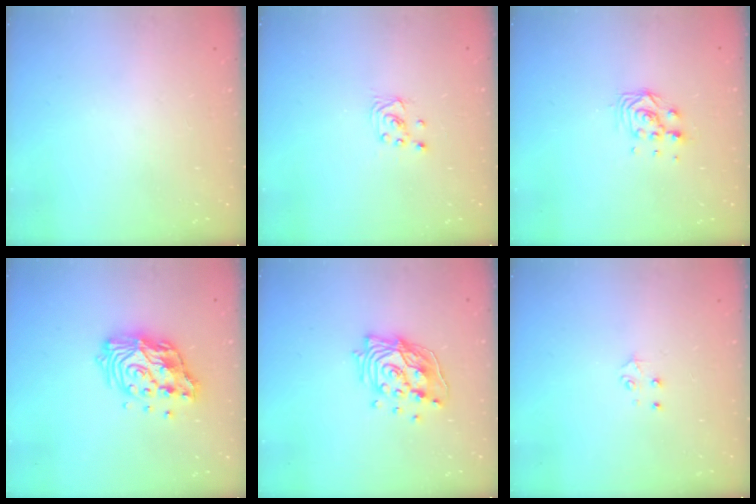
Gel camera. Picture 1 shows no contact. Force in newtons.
{"total": 1.7, "press": 1.6, "slide": 0.1}
{"total": 6.6, "press": 6.6, "slide": 0.5}
{"total": 14.9, "press": 14.8, "slide": 1.5}
{"total": 15.9, "press": 15.9, "slide": 1.5}
{"total": 3.7, "press": 3.7, "slide": 0.4}